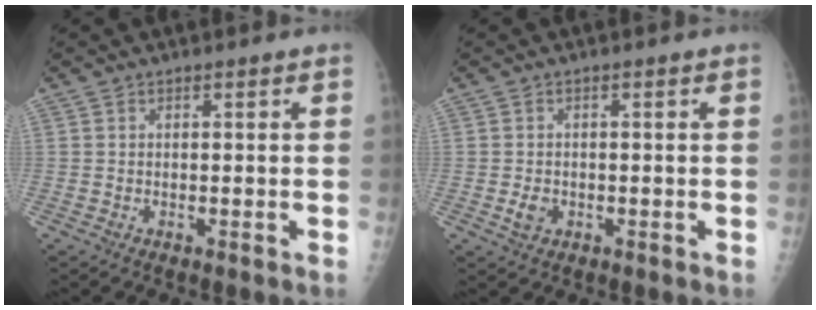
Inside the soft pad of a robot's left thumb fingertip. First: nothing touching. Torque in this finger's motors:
{"motor_torque": [0.20, 0.43, 0.36, 0.03, 0.00]}